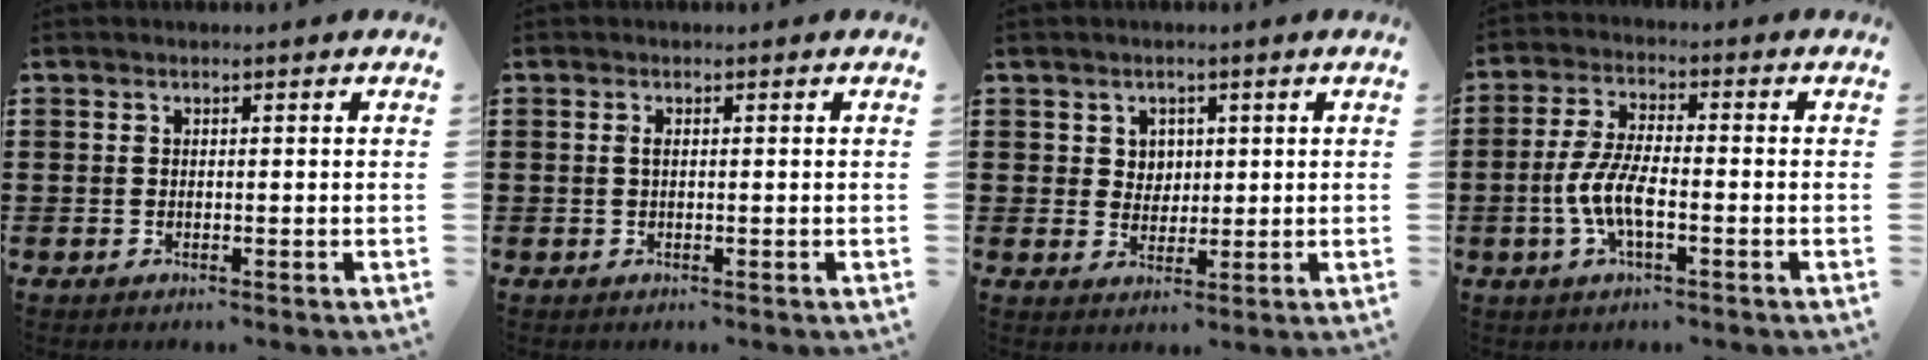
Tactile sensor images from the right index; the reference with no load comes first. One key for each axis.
{"total": 0.8, "fx": 0.0, "fy": 0.2, "fz": 0.8, "tx": -0.016, "ty": 0.000, "tz": 0.000}
{"total": 2.8, "fx": 1.2, "fy": 2.4, "fz": 0.6, "tx": -0.014, "ty": 0.008, "tz": 0.020}
{"total": 6.5, "fx": -2.1, "fy": 2.1, "fz": 5.8, "tx": -0.139, "ty": -0.012, "tz": -0.047}